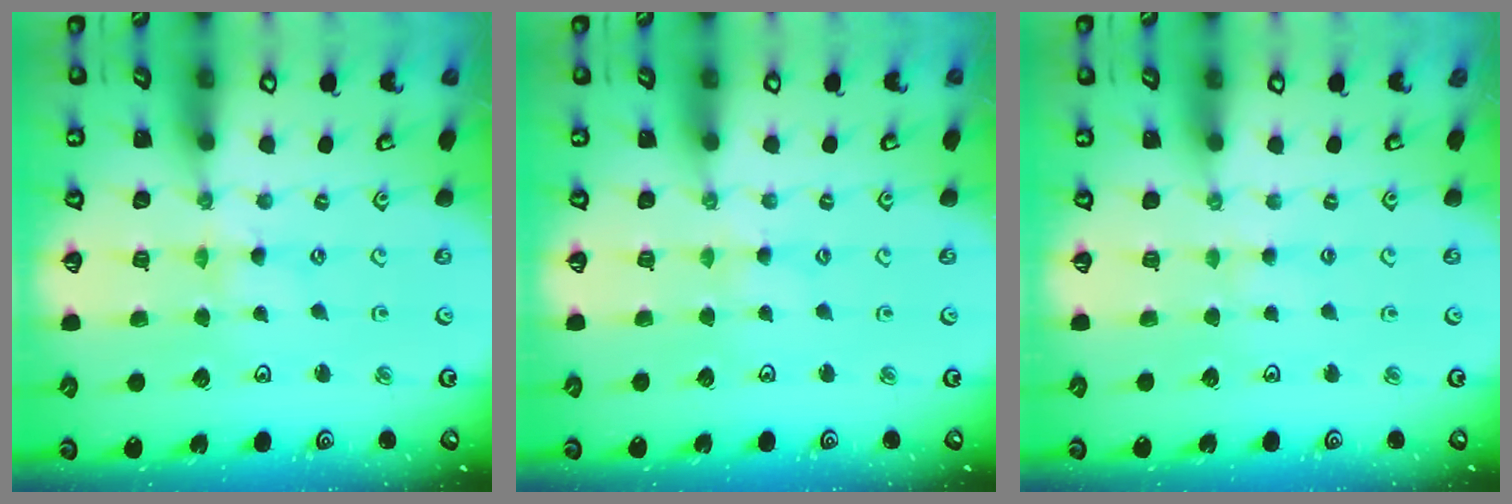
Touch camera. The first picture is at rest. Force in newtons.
{"total": 1.6, "press": 1.5, "slide": 0.3}
{"total": 1.6, "press": 1.6, "slide": 0.3}